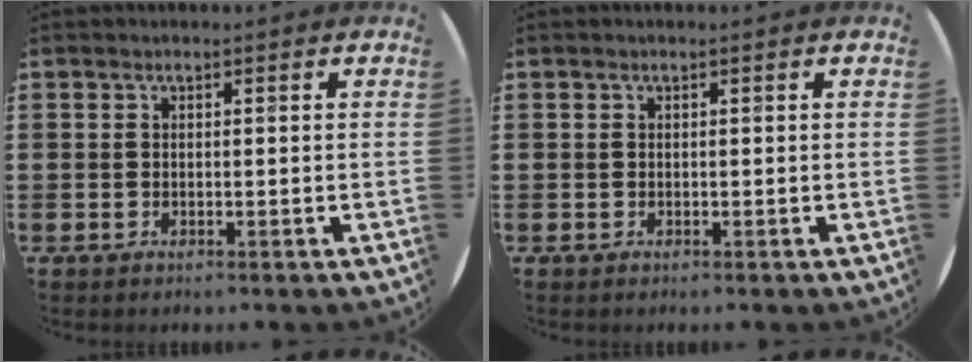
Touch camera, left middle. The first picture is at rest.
{"total": 0.0}